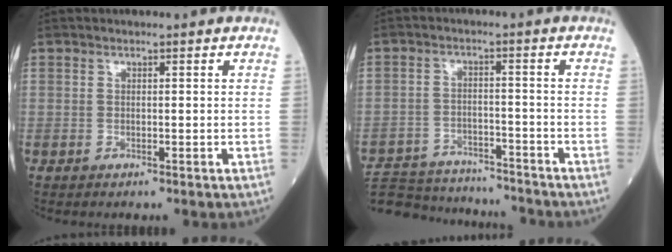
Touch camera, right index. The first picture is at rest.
{"total": 17.0, "force": [-15.8, 3.7, 4.8], "torque": [-0.111, 0.000, -0.232]}